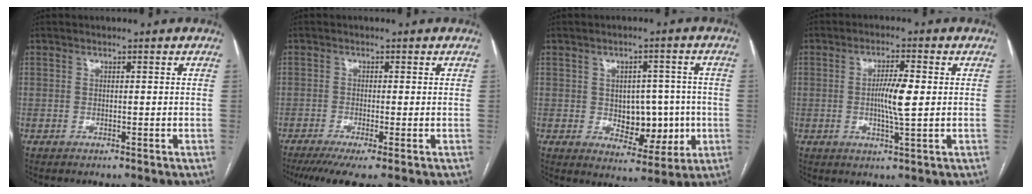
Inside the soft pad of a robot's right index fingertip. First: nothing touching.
{"total": 5.3, "force": [-3.7, 0.1, 3.9], "torque": [-0.057, -0.012, -0.063]}
{"total": 8.4, "force": [-0.7, 5.3, 6.4], "torque": [-0.076, 0.011, 0.003]}
{"total": 5.4, "force": [0.1, 0.3, 5.4], "torque": [-0.099, -0.001, -0.001]}